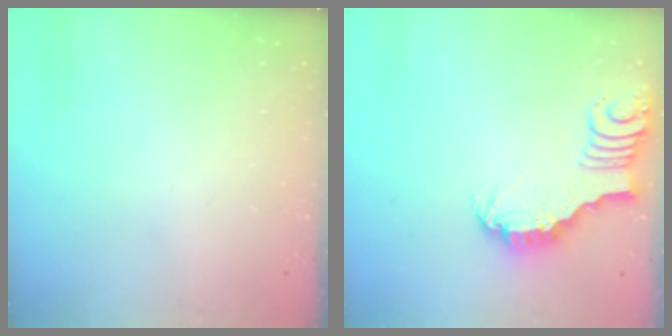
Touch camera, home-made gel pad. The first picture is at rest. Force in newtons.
{"total": 3.5, "press": 3.5, "slide": 0.4}